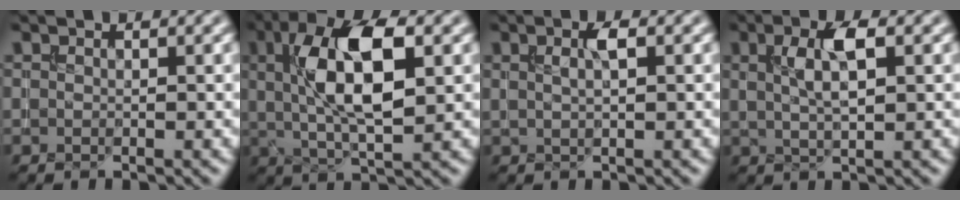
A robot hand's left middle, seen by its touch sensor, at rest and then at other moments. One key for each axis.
{"total": 9.1, "fx": 1.9, "fy": 3.6, "fz": 8.1, "tx": -0.142, "ty": 0.012, "tz": 0.029}
{"total": 1.9, "fx": 0.7, "fy": 0.5, "fz": 1.7, "tx": -0.032, "ty": 0.003, "tz": 0.012}
{"total": 4.0, "fx": 1.2, "fy": 1.2, "fz": 3.6, "tx": -0.070, "ty": 0.008, "tz": 0.022}